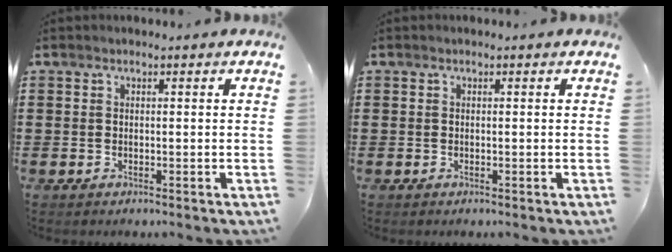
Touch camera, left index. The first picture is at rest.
{"total": 0.0}